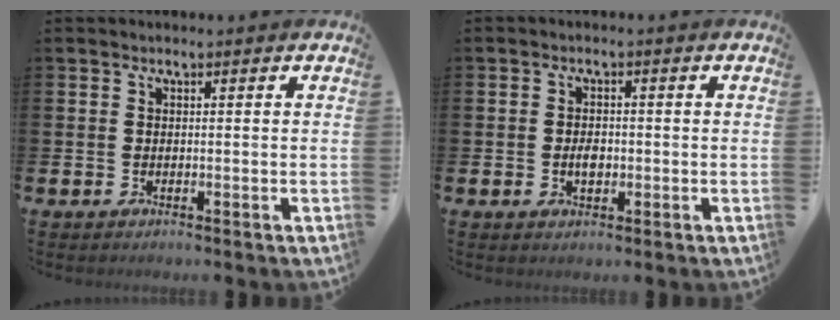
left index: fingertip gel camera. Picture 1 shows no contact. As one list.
[{"total": 2.4, "force": [-0.3, 1.5, 1.8], "torque": [-0.025, 0.000, -0.009]}]